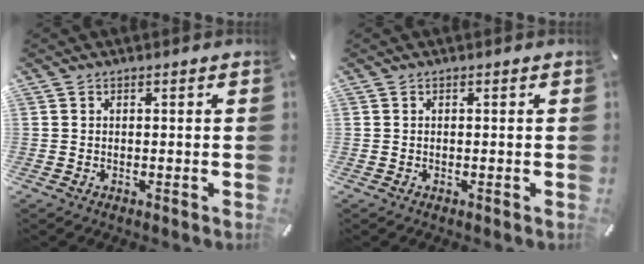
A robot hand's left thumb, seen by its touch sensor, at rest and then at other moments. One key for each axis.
{"total": 0.0}